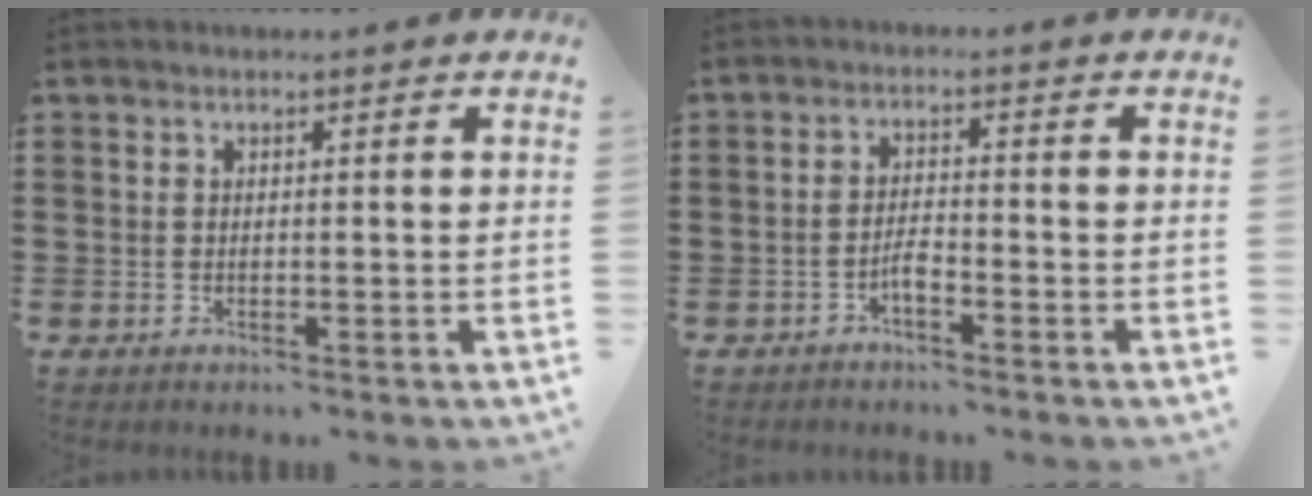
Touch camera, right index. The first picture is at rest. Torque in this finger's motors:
{"motor_torque": [0.92, 1.21, 0.19, 0.00]}